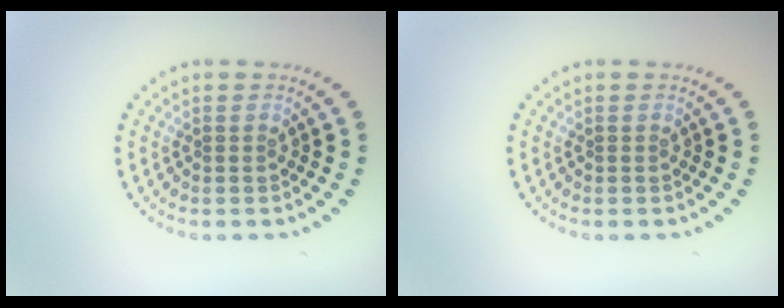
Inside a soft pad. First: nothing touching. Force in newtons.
{"total": 0.0}